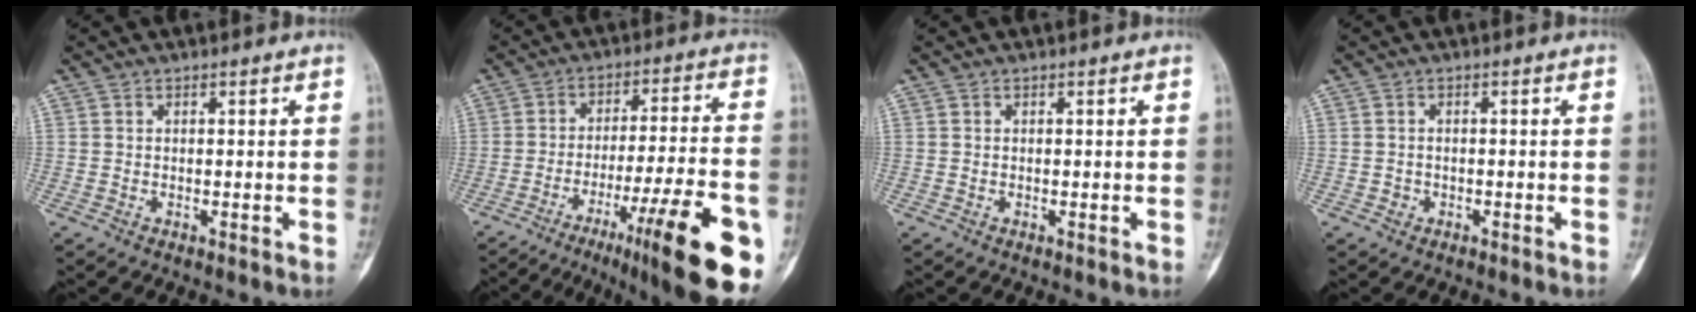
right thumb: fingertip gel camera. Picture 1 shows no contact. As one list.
[{"total": 21.9, "force": [-10.2, 3.3, 19.1], "torque": [-0.227, 0.038, -0.148]}, {"total": 0.0}, {"total": 0.9, "force": [-0.5, 0.7, 0.2], "torque": [0.000, 0.006, -0.009]}]